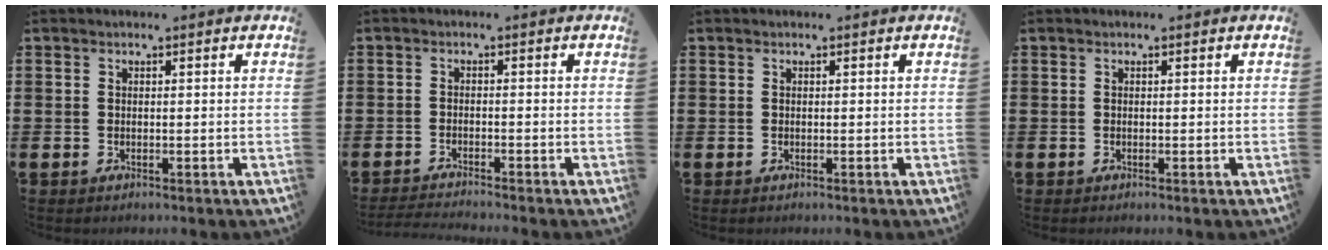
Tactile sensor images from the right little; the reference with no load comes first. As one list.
[{"total": 1.5, "force": [-1.4, -0.2, 0.4], "torque": [-0.007, 0.002, -0.029]}, {"total": 0.0}, {"total": 0.0}]